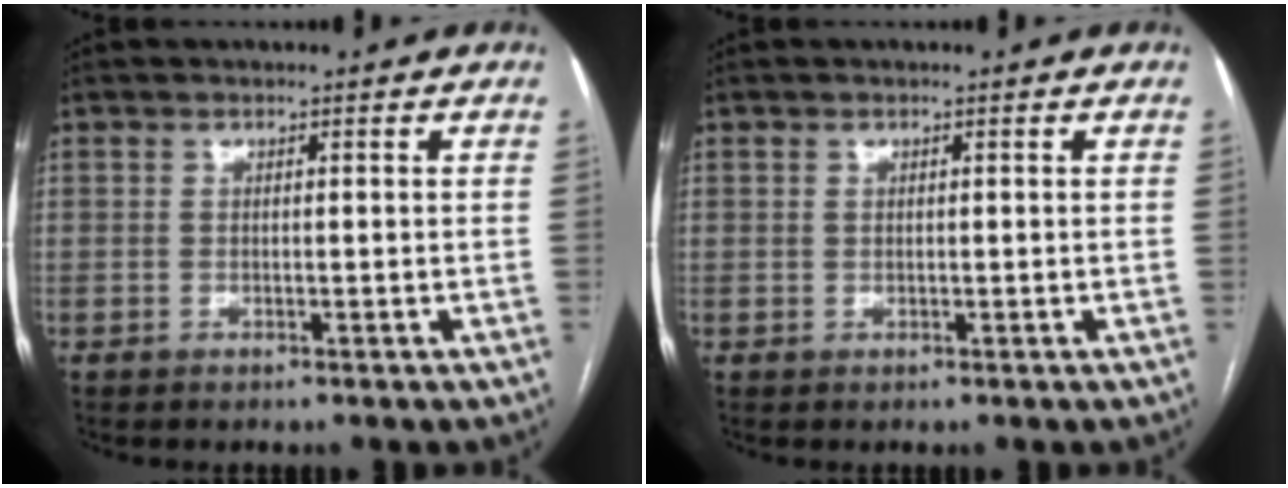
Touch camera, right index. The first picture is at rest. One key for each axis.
{"total": 0.0}